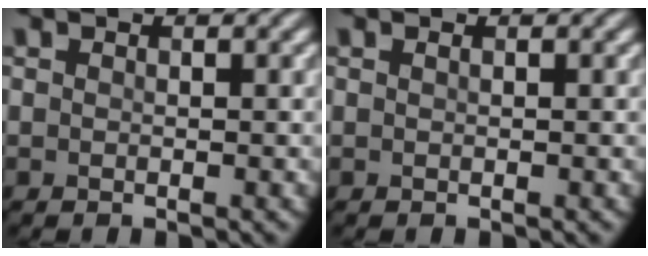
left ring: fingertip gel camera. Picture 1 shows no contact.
{"total": 0.0}